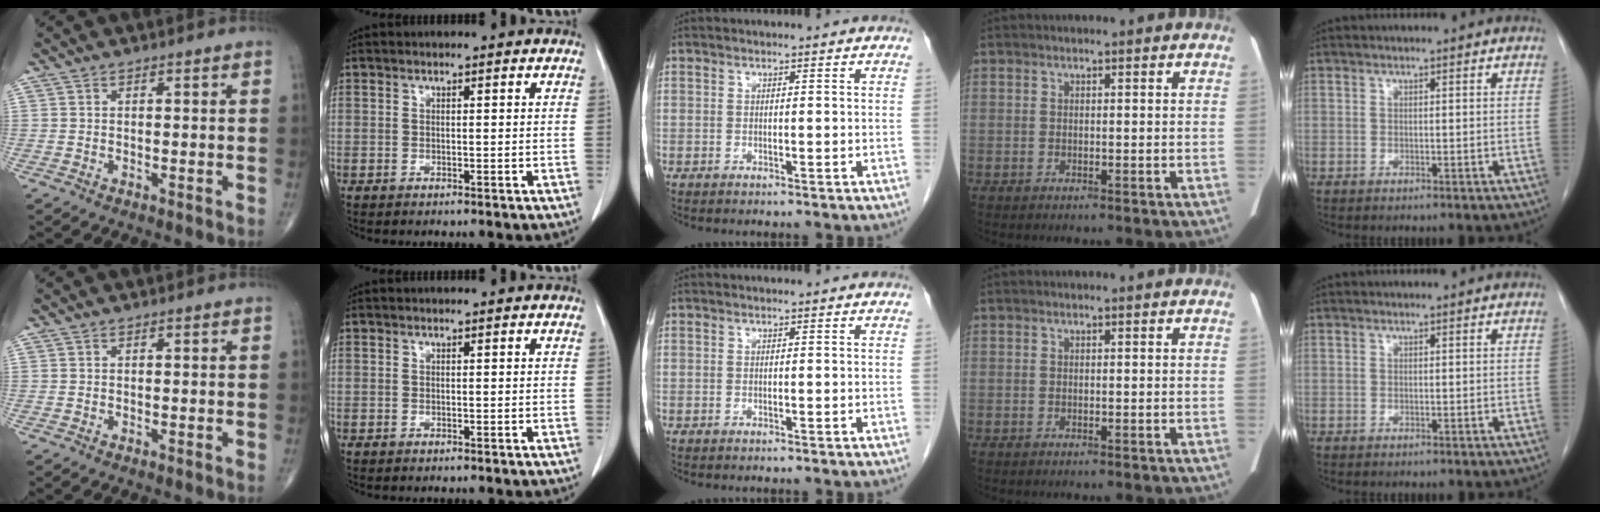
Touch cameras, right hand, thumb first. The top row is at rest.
{}